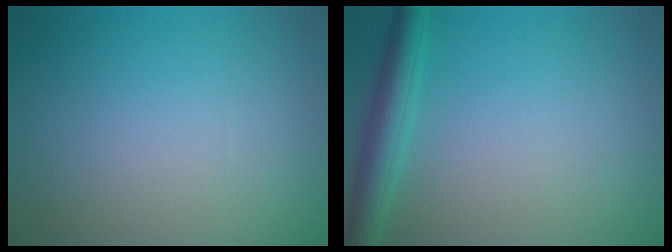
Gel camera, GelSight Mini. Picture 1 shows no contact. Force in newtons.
{"total": 3.4, "press": 3.3, "slide": 0.1}